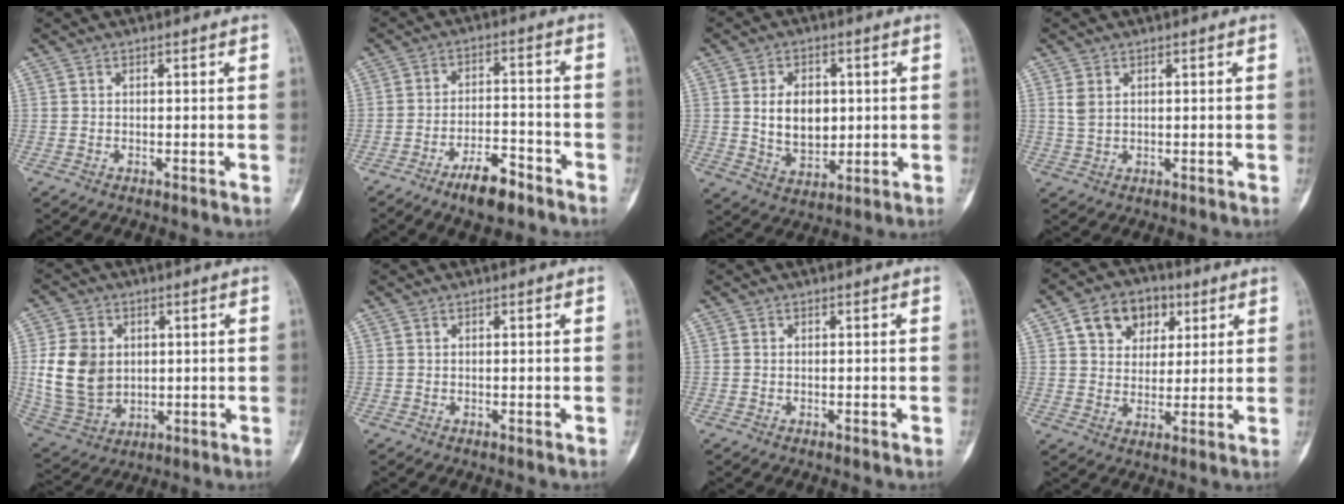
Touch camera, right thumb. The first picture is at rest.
{"total": 8.0, "force": [-5.6, 2.6, 5.0], "torque": [-0.079, 0.037, -0.094]}
{"total": 9.6, "force": [1.2, 6.7, 6.8], "torque": [-0.080, -0.013, 0.029]}
{"total": 2.7, "force": [0.9, 1.8, 1.7], "torque": [-0.031, 0.001, 0.025]}
{"total": 12.8, "force": [1.5, 10.1, 7.8], "torque": [-0.126, -0.007, 0.043]}
{"total": 0.0}
{"total": 0.0}
{"total": 10.6, "force": [4.4, 8.1, 5.3], "torque": [-0.046, -0.006, 0.070]}